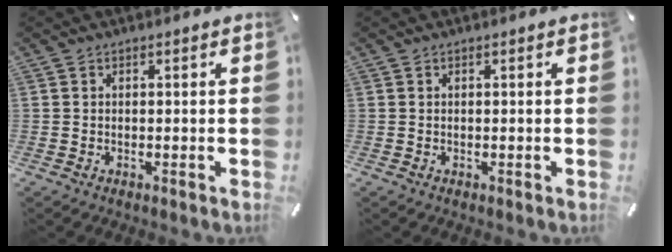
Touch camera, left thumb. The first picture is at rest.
{"total": 0.0}